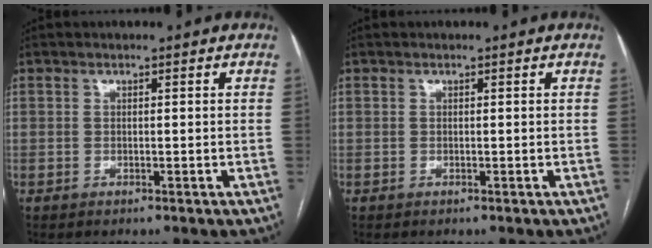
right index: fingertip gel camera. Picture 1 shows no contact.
{"total": 0.0}